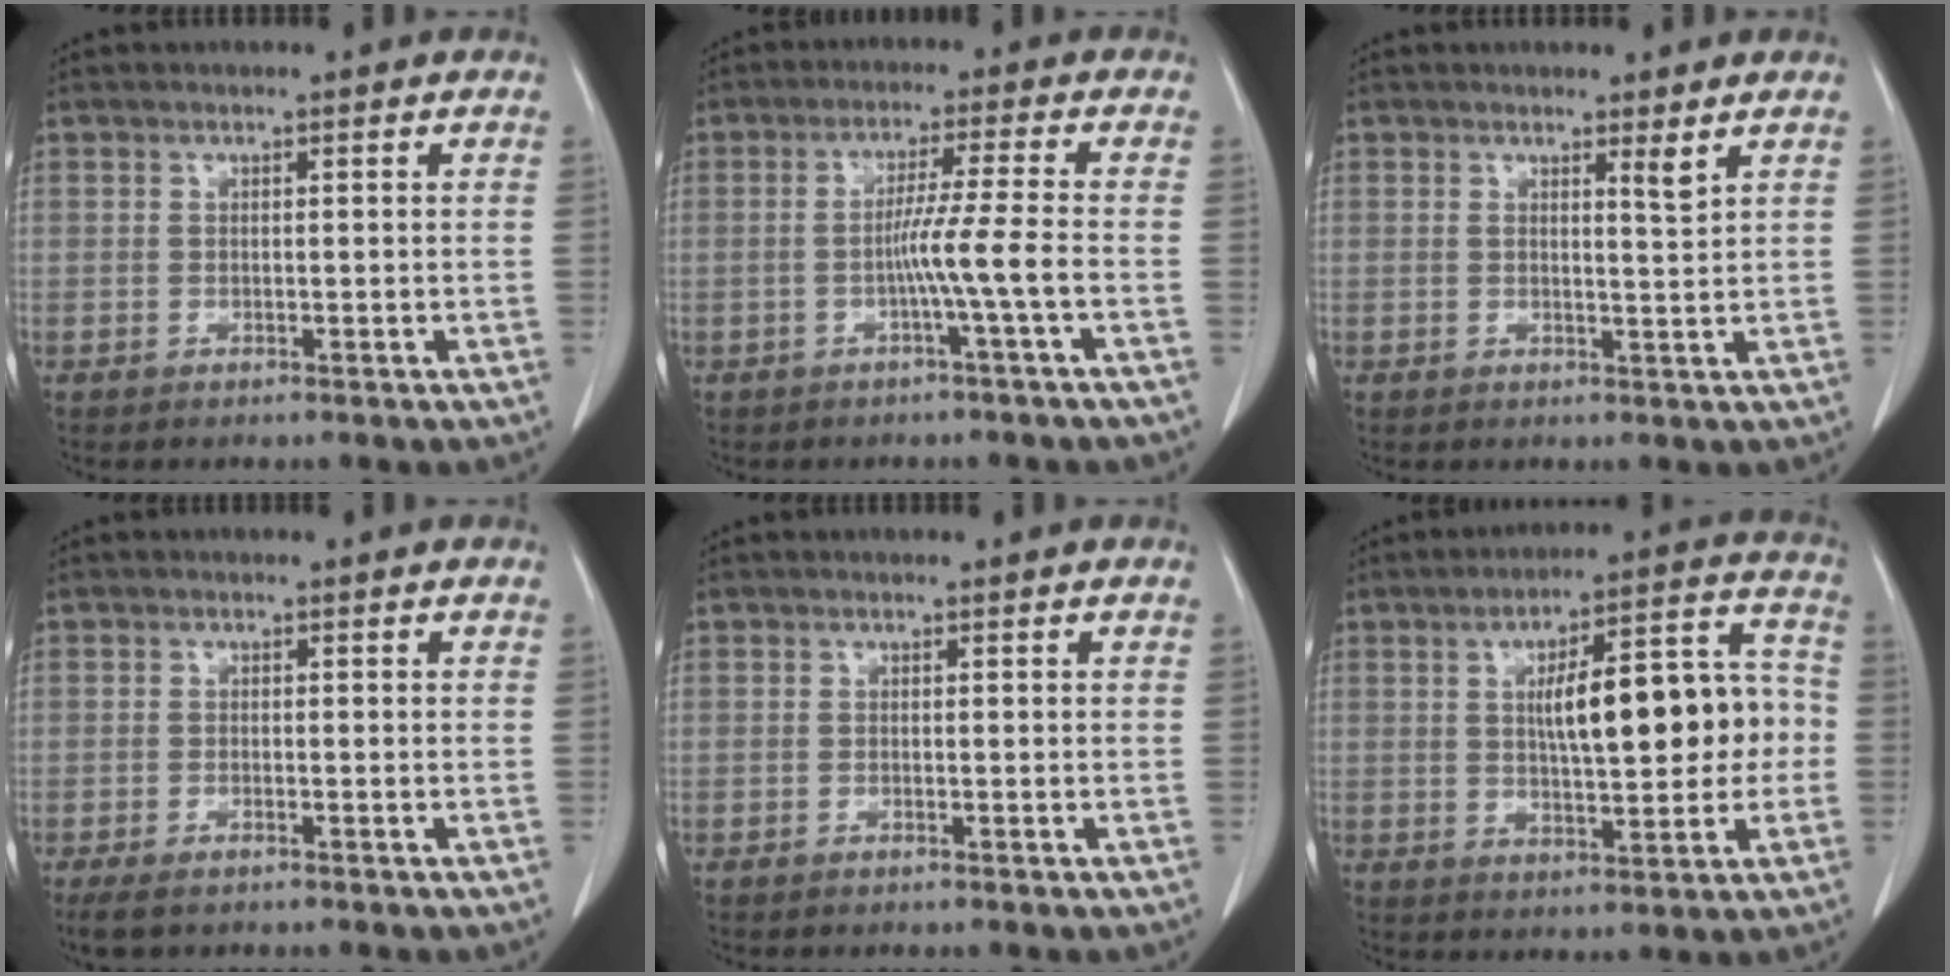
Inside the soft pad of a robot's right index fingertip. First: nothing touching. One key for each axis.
{"total": 5.6, "fx": -1.7, "fy": -1.8, "fz": 5.0, "tx": -0.089, "ty": 0.003, "tz": -0.030}
{"total": 1.8, "fx": 1.3, "fy": -0.4, "fz": 1.2, "tx": -0.020, "ty": -0.012, "tz": 0.020}
{"total": 3.8, "fx": -3.0, "fy": 1.1, "fz": 2.1, "tx": -0.036, "ty": -0.009, "tz": -0.041}
{"total": 0.0}
{"total": 14.5, "fx": 0.5, "fy": 4.4, "fz": 13.8, "tx": -0.198, "ty": 0.038, "tz": 0.013}